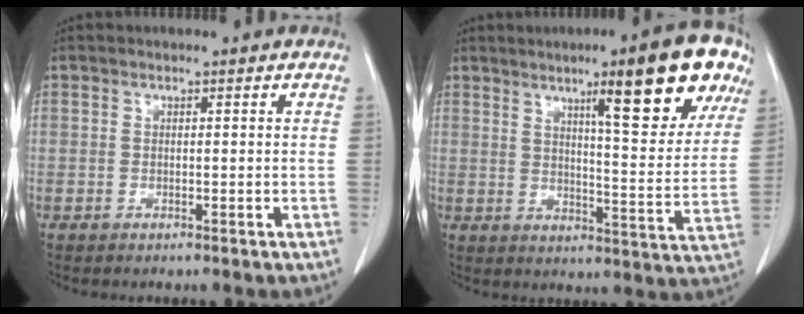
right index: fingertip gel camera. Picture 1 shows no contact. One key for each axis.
{"total": 16.9, "fx": 9.4, "fy": 1.9, "fz": 14.0, "tx": -0.176, "ty": 0.000, "tz": 0.123}